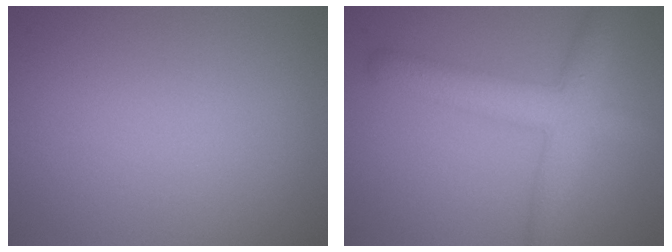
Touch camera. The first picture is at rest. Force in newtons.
{"total": 5.0, "press": 5.0, "slide": 0.2}